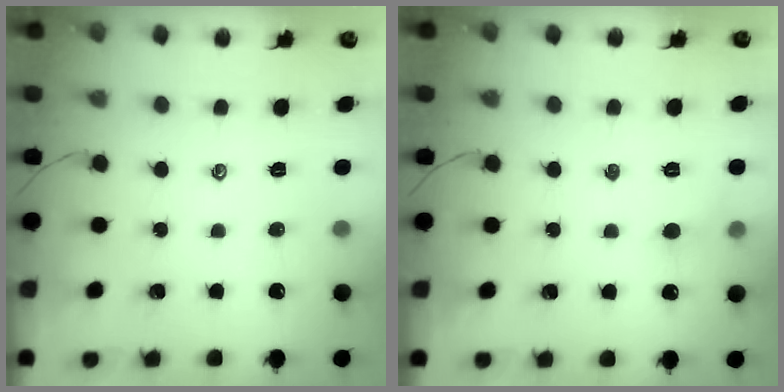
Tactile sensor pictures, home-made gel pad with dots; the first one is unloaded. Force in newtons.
{"total": 3.8, "press": 3.6, "slide": 1.3}